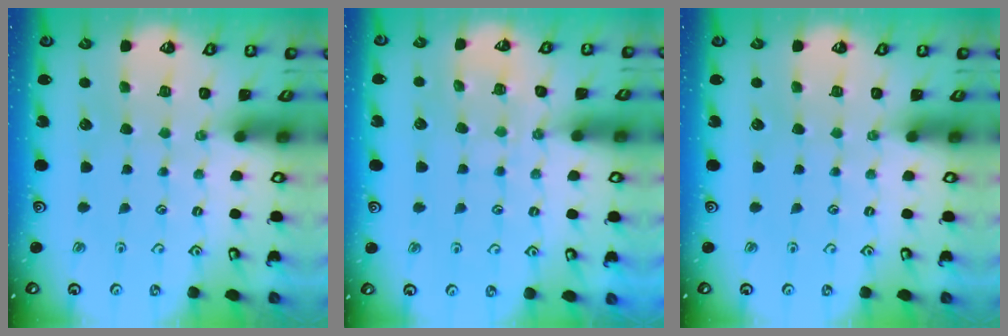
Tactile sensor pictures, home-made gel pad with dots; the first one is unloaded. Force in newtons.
{"total": 7.3, "press": 7.3, "slide": 0.8}
{"total": 0.0}